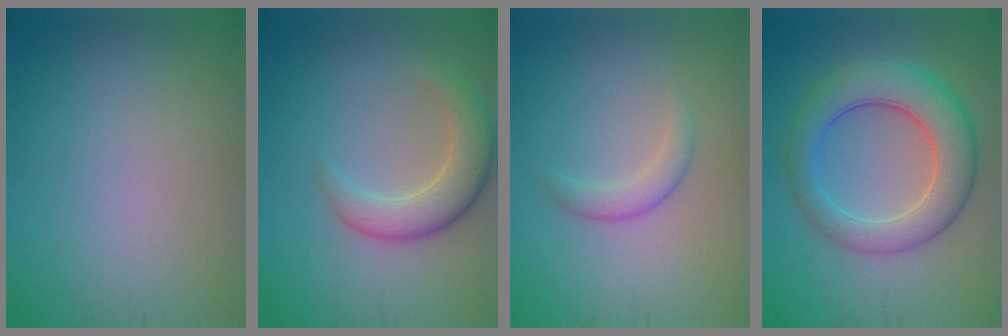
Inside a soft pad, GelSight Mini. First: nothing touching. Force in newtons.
{"total": 4.8, "press": 4.8, "slide": 0.4}
{"total": 1.8, "press": 1.8, "slide": 0.1}
{"total": 7.5, "press": 7.5, "slide": 0.3}